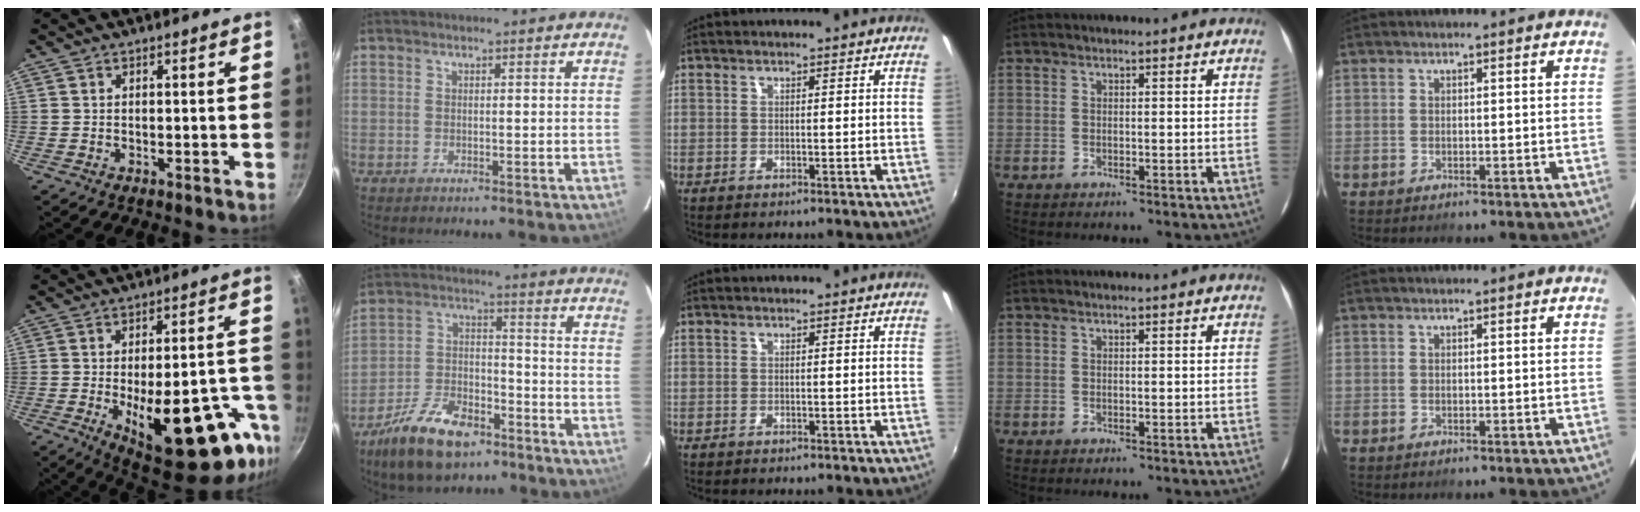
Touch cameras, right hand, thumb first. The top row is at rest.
{"thumb": {"total": 25.8, "force": [-9.9, 10.5, 21.4], "torque": [-0.232, 0.023, -0.121]}, "index": {"total": 15.6, "force": [-10.6, 7.4, 8.8], "torque": [-0.191, -0.006, -0.183]}}